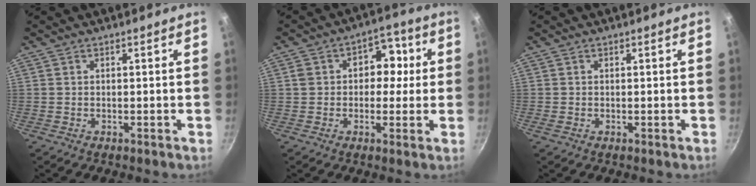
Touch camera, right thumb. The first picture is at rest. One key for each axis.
{"total": 8.2, "fx": 0.7, "fy": 6.4, "fz": 5.1, "tx": -0.015, "ty": 0.015, "tz": -0.001}
{"total": 0.0}